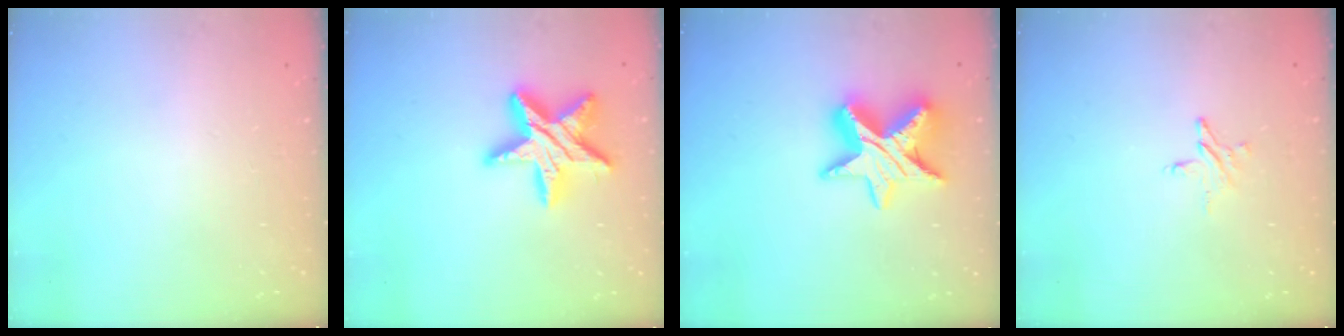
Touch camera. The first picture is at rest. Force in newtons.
{"total": 16.6, "press": 16.6, "slide": 1.1}
{"total": 15.5, "press": 15.5, "slide": 1.1}
{"total": 3.8, "press": 3.8, "slide": 0.3}